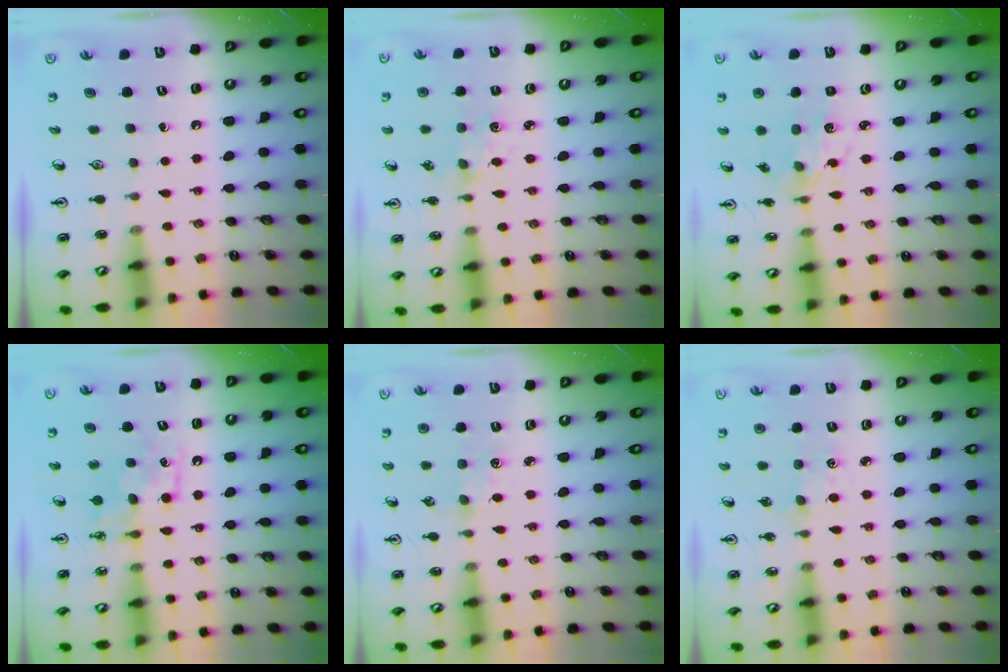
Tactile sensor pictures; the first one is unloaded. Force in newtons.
{"total": 2.2, "press": 2.2, "slide": 0.2}
{"total": 4.7, "press": 4.5, "slide": 1.3}
{"total": 7.6, "press": 7.6, "slide": 0.6}
{"total": 2.0, "press": 2.0, "slide": 0.3}
{"total": 1.2, "press": 1.2, "slide": 0.3}